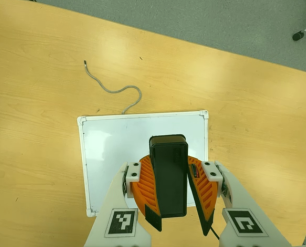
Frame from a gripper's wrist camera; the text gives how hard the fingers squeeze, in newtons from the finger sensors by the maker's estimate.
{"total": 10.2, "left": 10.0, "right": 10.4}